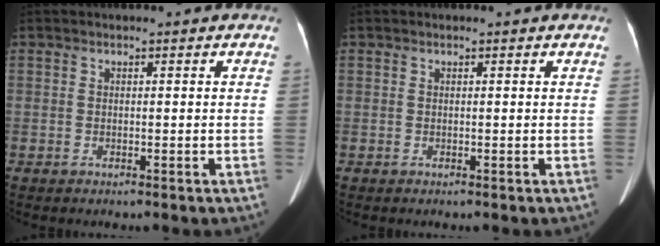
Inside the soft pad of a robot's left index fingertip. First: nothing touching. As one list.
[{"total": 0.0}]